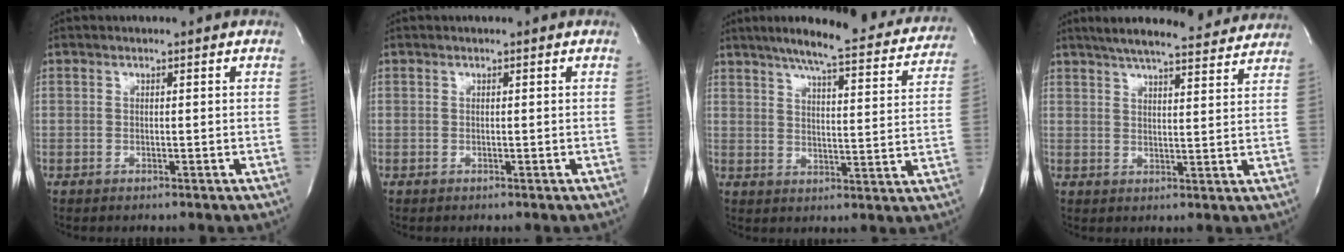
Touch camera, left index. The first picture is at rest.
{"total": 0.0}
{"total": 21.4, "force": [18.7, 3.1, 10.1], "torque": [-0.140, -0.015, 0.227]}
{"total": 17.2, "force": [15.5, 2.3, 7.0], "torque": [-0.108, 0.018, 0.202]}